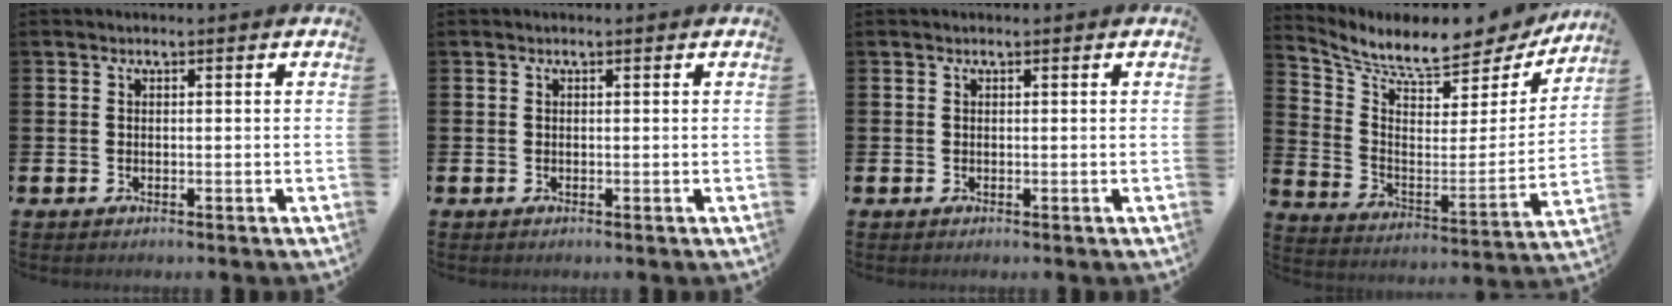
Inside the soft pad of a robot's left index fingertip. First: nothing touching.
{"total": 0.0}
{"total": 0.0}
{"total": 7.7, "force": [7.0, 1.9, 2.7], "torque": [-0.079, -0.061, 0.113]}